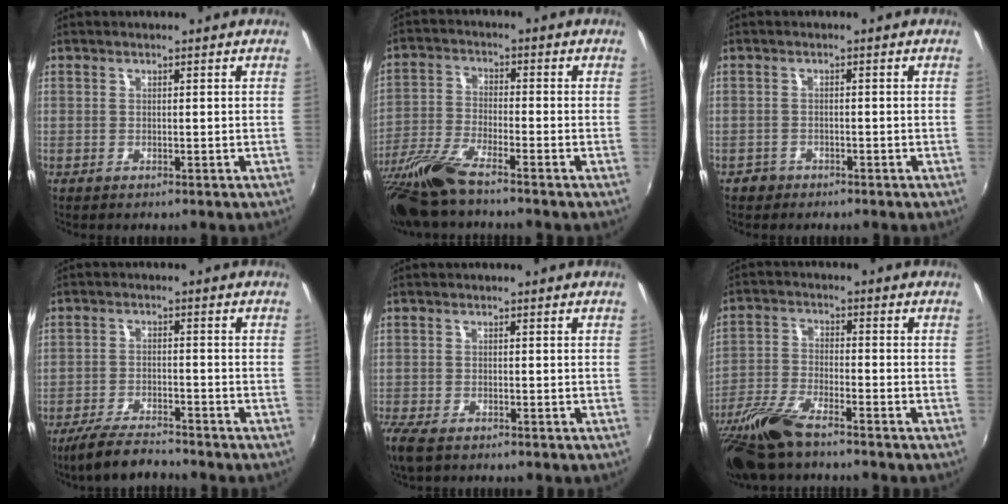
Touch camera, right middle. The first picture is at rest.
{"total": 11.7, "force": [-9.4, 1.3, 6.8], "torque": [-0.154, -0.028, -0.185]}
{"total": 2.0, "force": [-1.4, 1.4, 0.2], "torque": [-0.010, 0.000, -0.024]}
{"total": 8.1, "force": [-7.2, 1.3, 3.5], "torque": [-0.090, -0.015, -0.130]}
{"total": 4.8, "force": [-3.6, 1.7, 2.7], "torque": [-0.070, -0.020, -0.073]}
{"total": 12.6, "force": [-9.9, 2.8, 7.3], "torque": [-0.167, -0.026, -0.198]}